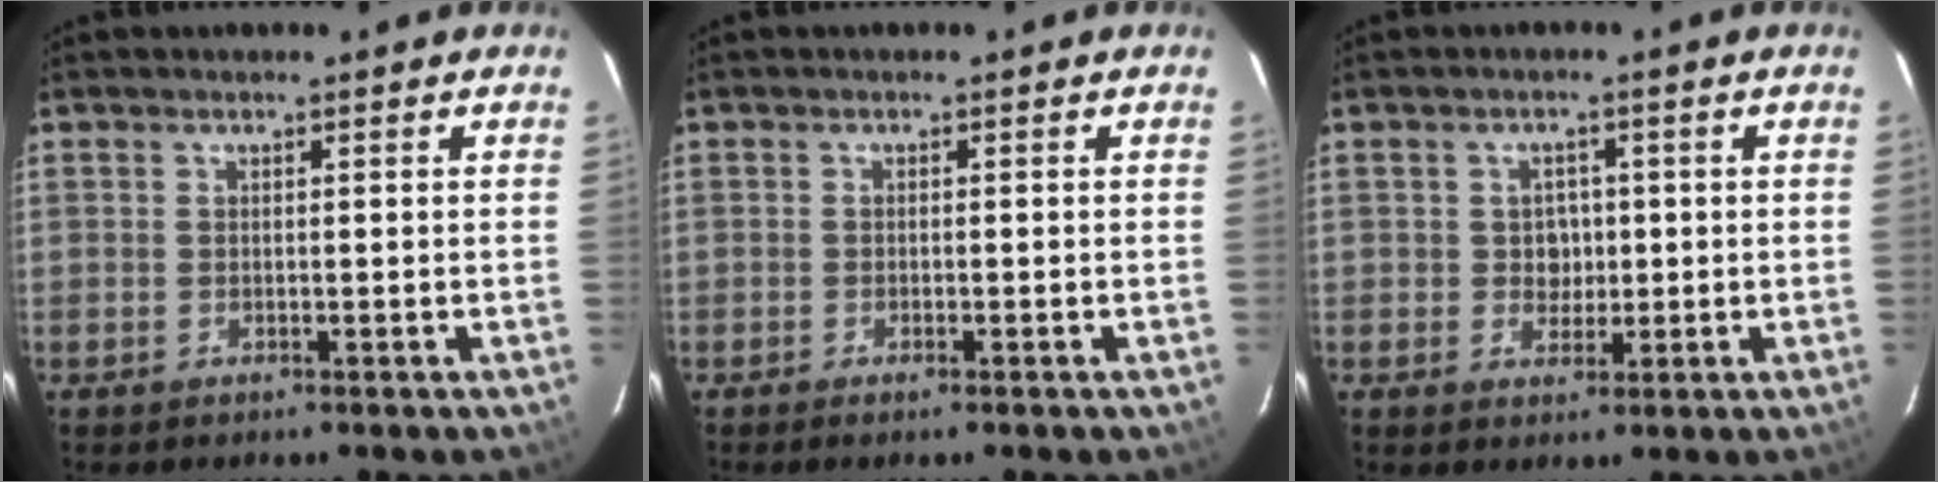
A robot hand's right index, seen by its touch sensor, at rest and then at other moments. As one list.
[{"total": 0.9, "force": [-0.7, 0.1, 0.5], "torque": [-0.012, 0.000, -0.013]}, {"total": 3.3, "force": [0.1, 3.1, 1.2], "torque": [-0.019, 0.008, 0.004]}]